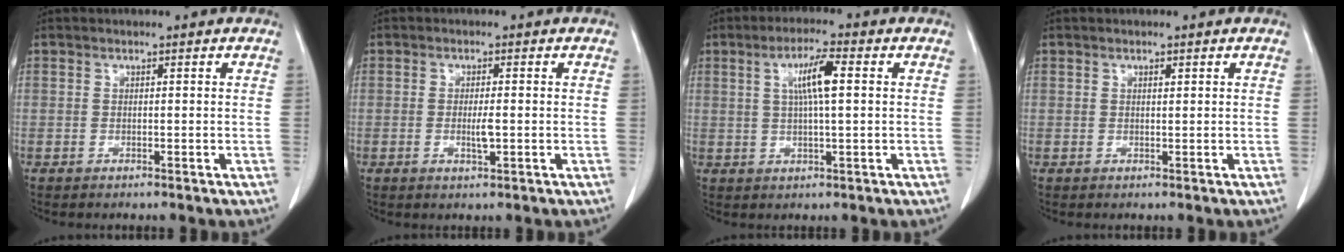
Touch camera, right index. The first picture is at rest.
{"total": 2.5, "force": [-0.5, 0.4, 2.4], "torque": [-0.049, -0.003, -0.007]}
{"total": 6.1, "force": [1.4, 0.5, 5.9], "torque": [-0.108, 0.006, 0.025]}
{"total": 0.6, "force": [0.4, 0.1, 0.5], "torque": [-0.011, -0.003, 0.006]}